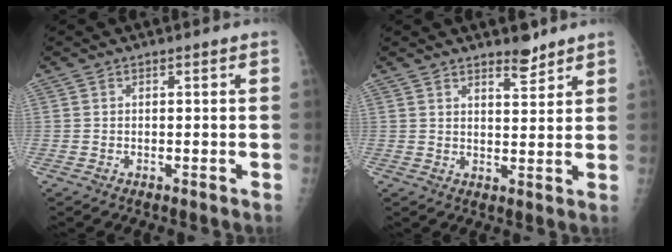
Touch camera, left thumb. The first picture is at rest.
{"total": 4.1, "force": [3.3, 1.4, 1.9], "torque": [-0.017, -0.026, 0.051]}